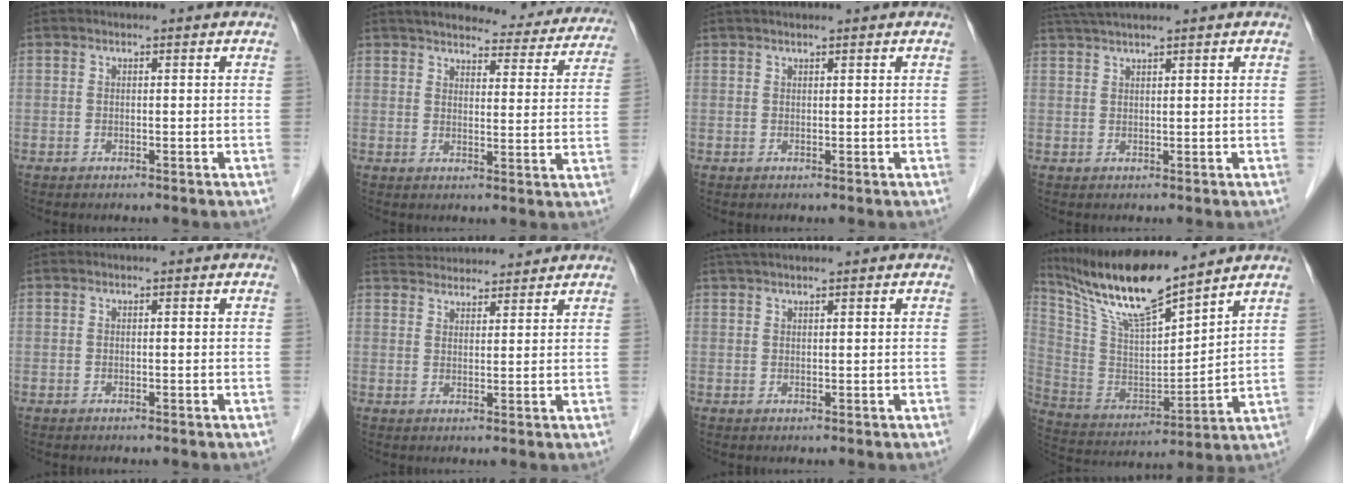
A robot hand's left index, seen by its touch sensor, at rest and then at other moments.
{"total": 17.5, "force": [15.9, 4.7, 5.7], "torque": [-0.049, -0.006, 0.174]}
{"total": 2.9, "force": [2.5, -0.1, 1.6], "torque": [-0.018, 0.028, 0.043]}
{"total": 5.0, "force": [4.3, -0.5, 2.5], "torque": [-0.046, 0.031, 0.083]}
{"total": 0.0}
{"total": 9.6, "force": [9.3, 1.5, 2.0], "torque": [-0.035, 0.034, 0.139]}
{"total": 4.7, "force": [4.0, 0.1, 2.4], "torque": [-0.036, 0.033, 0.072]}
{"total": 15.1, "force": [13.1, 0.8, 7.6], "torque": [-0.156, -0.005, 0.253]}